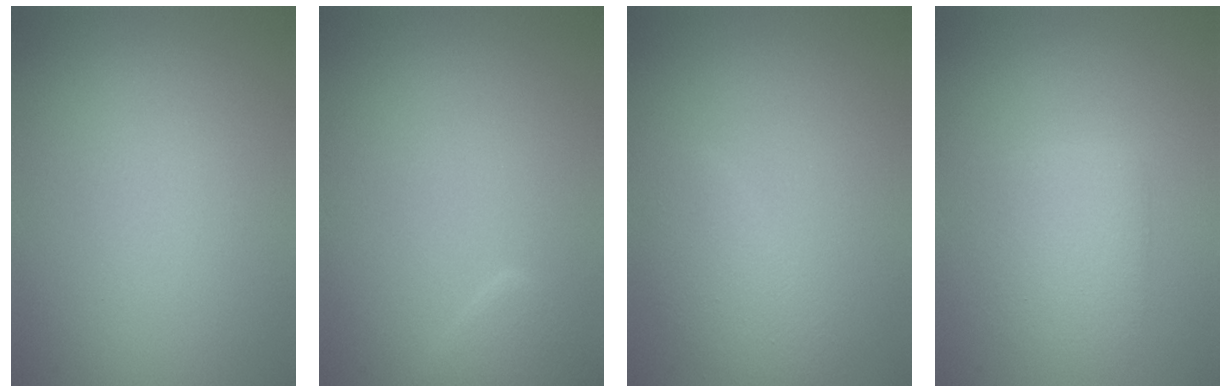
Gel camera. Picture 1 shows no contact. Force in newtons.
{"total": 2.1, "press": 2.1, "slide": 0.1}
{"total": 2.4, "press": 2.4, "slide": 0.1}
{"total": 2.6, "press": 2.6, "slide": 0.2}